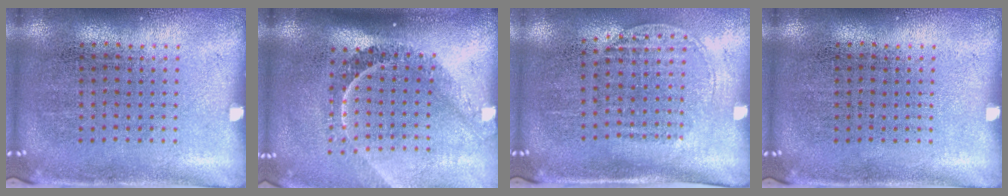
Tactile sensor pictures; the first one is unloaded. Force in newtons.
{"total": 2.2, "press": 1.6, "slide": 1.5}
{"total": 1.4, "press": 1.2, "slide": 0.7}
{"total": 0.0}